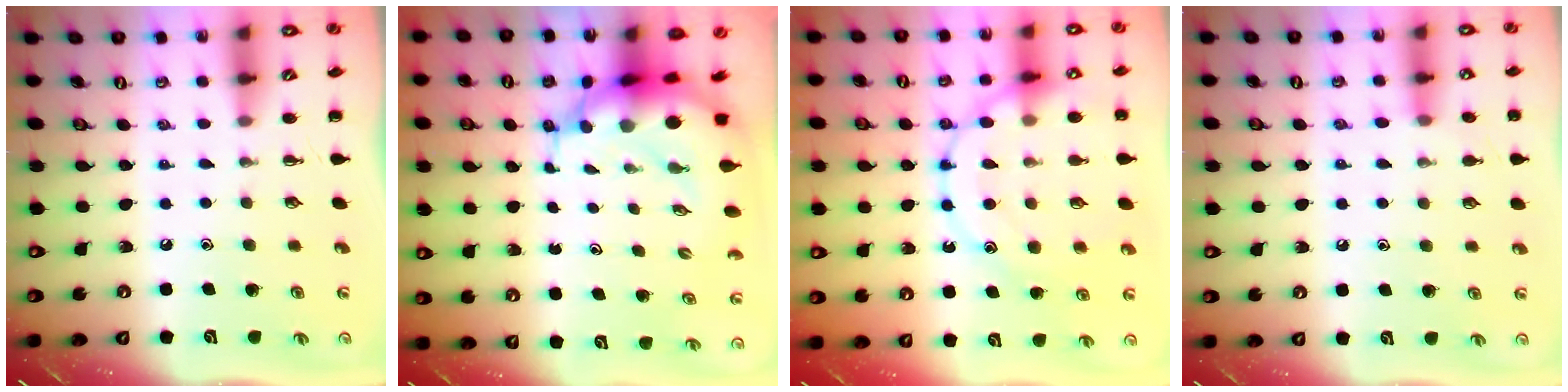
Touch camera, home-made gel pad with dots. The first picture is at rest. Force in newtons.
{"total": 8.6, "press": 8.3, "slide": 2.3}
{"total": 19.5, "press": 19.4, "slide": 1.7}
{"total": 7.7, "press": 7.3, "slide": 2.4}